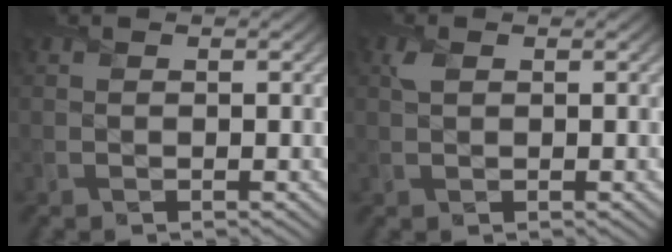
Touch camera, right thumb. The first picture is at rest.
{"total": 1.1, "force": [0.6, 0.5, 0.8], "torque": [-0.023, 0.003, 0.010]}